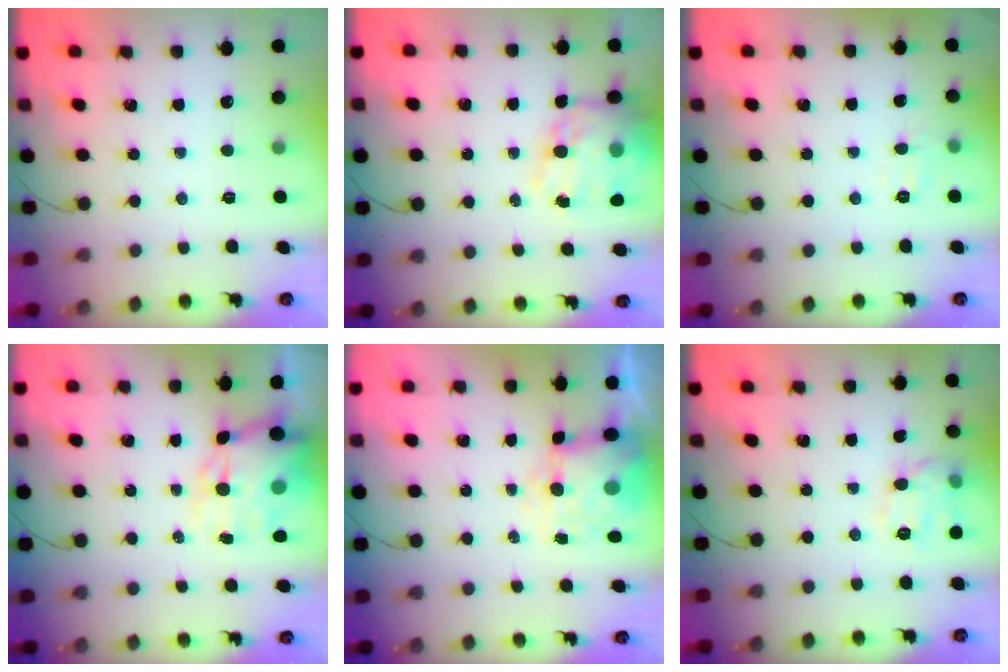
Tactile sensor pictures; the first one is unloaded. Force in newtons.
{"total": 18.7, "press": 18.1, "slide": 4.5}
{"total": 5.7, "press": 5.6, "slide": 1.1}
{"total": 12.7, "press": 12.2, "slide": 3.3}
{"total": 8.1, "press": 7.9, "slide": 1.9}
{"total": 8.4, "press": 8.3, "slide": 1.0}